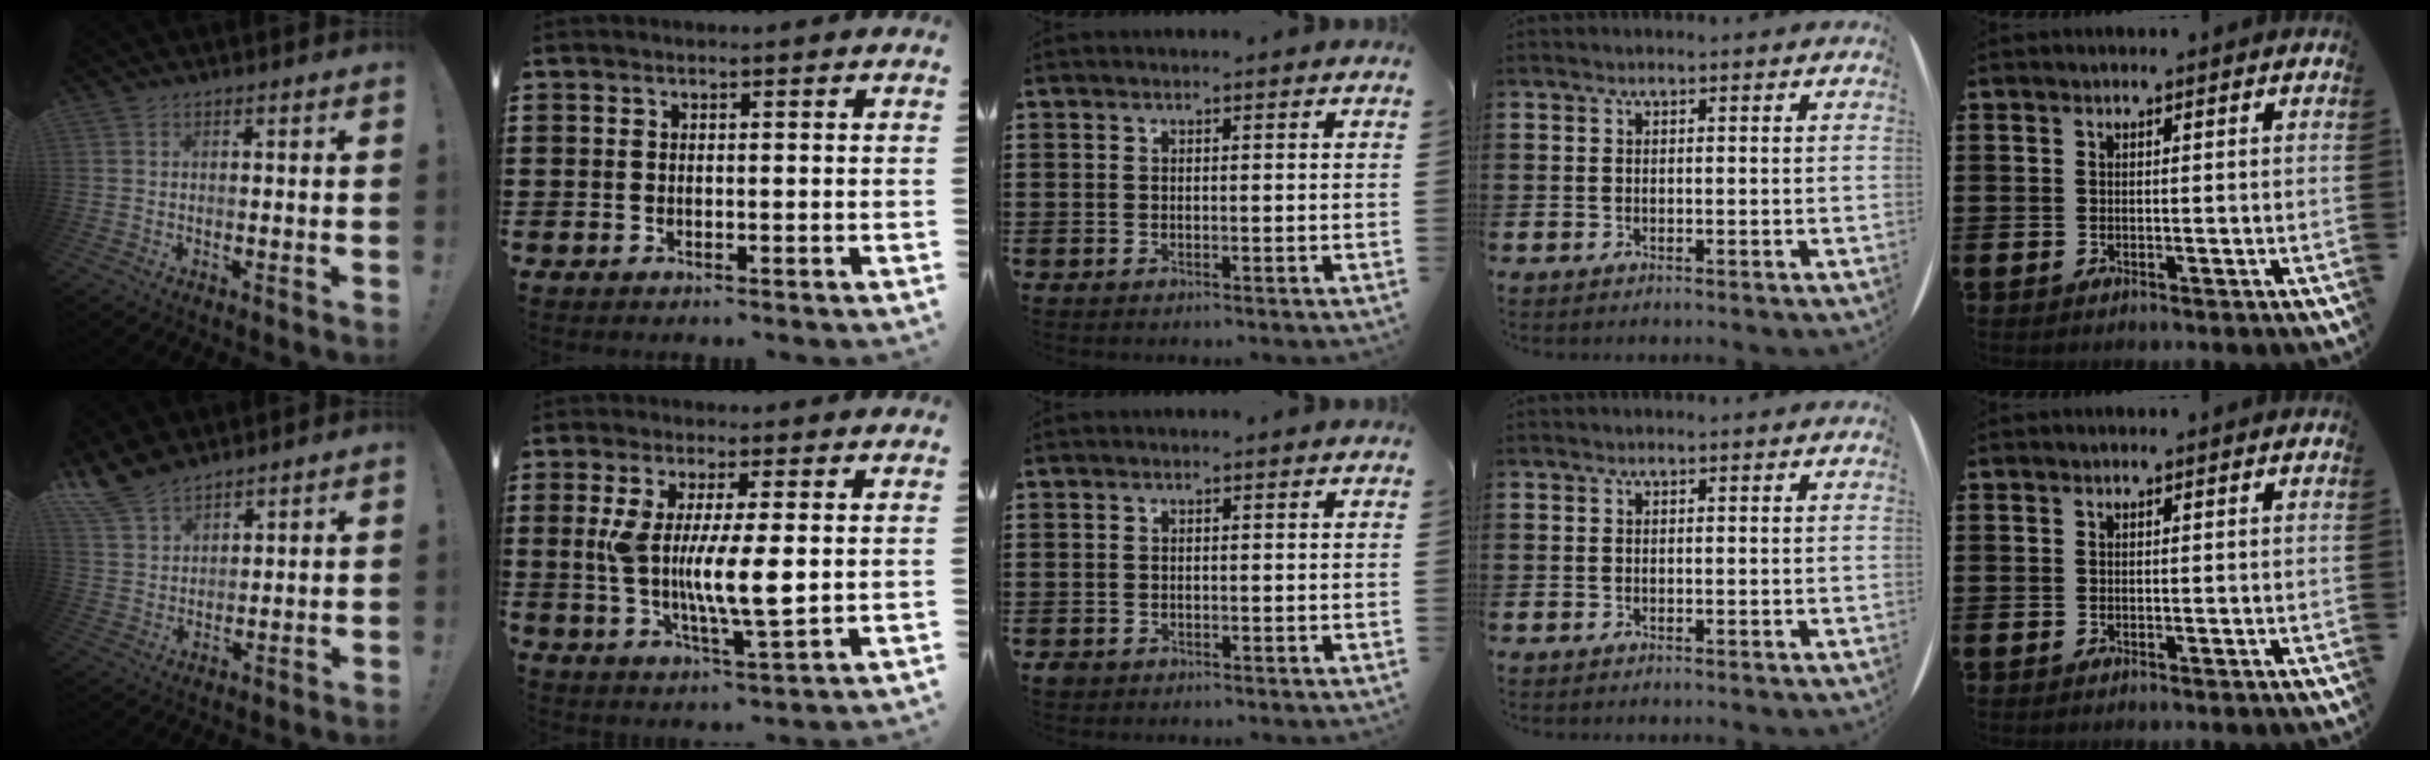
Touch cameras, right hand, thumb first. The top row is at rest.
{"thumb": {"total": 9.4, "force": [7.8, 4.5, 2.8], "torque": [-0.068, -0.046, 0.157]}, "index": {"total": 8.5, "force": [0.5, 1.9, 8.2], "torque": [-0.168, -0.005, 0.003]}, "middle": {"total": 0.8, "force": [-0.6, 0.5, 0.2], "torque": [-0.005, 0.000, -0.013]}}